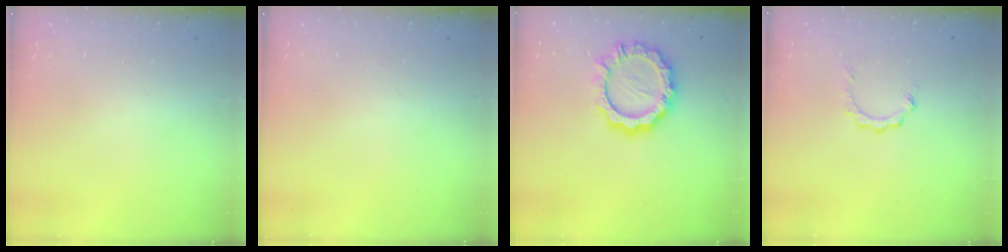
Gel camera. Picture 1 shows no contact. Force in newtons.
{"total": 0.0}
{"total": 11.4, "press": 11.4, "slide": 1.1}
{"total": 2.4, "press": 2.4, "slide": 0.3}